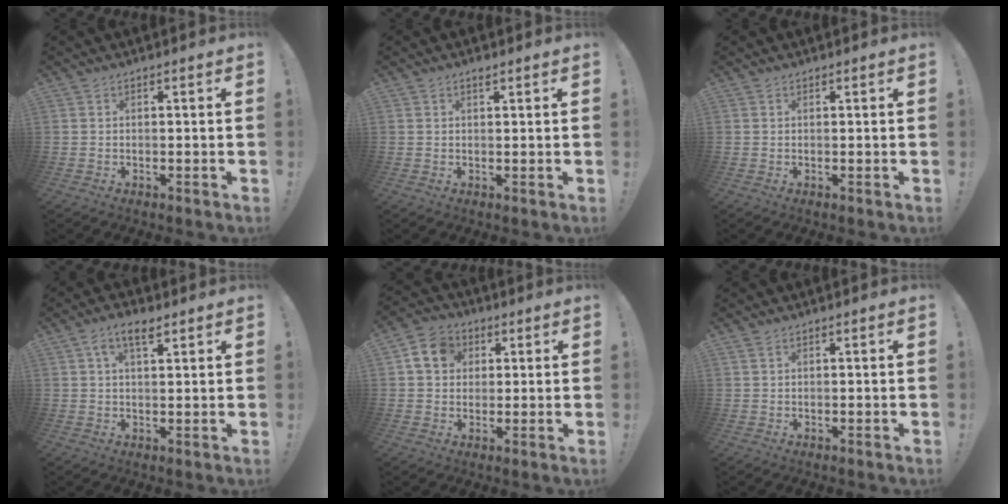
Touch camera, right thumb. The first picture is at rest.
{"total": 1.1, "force": [0.8, 0.1, 0.7], "torque": [-0.013, 0.000, 0.013]}
{"total": 0.0}
{"total": 6.1, "force": [3.0, 2.6, 4.6], "torque": [-0.077, -0.005, 0.052]}
{"total": 9.7, "force": [3.0, 8.1, 4.5], "torque": [-0.071, 0.003, 0.063]}
{"total": 0.9, "force": [0.6, 0.5, 0.5], "torque": [-0.007, 0.000, 0.011]}